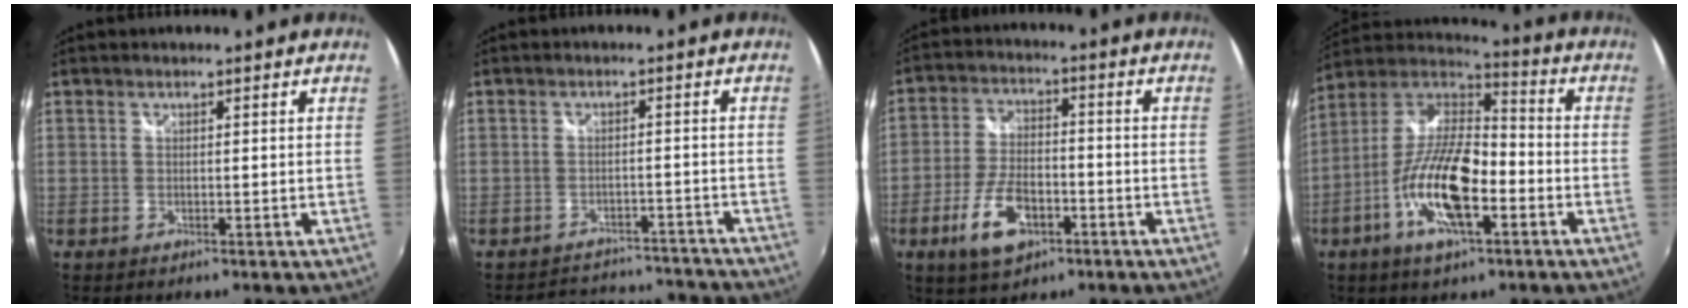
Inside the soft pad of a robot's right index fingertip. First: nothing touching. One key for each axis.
{"total": 13.1, "fx": -12.0, "fy": 4.7, "fz": 2.3, "tx": -0.052, "ty": 0.034, "tz": -0.142}
{"total": 10.4, "fx": -4.9, "fy": 5.2, "fz": 7.6, "tx": -0.160, "ty": -0.001, "tz": -0.083}
{"total": 16.5, "fx": -6.2, "fy": 5.8, "fz": 14.1, "tx": -0.285, "ty": -0.007, "tz": -0.123}